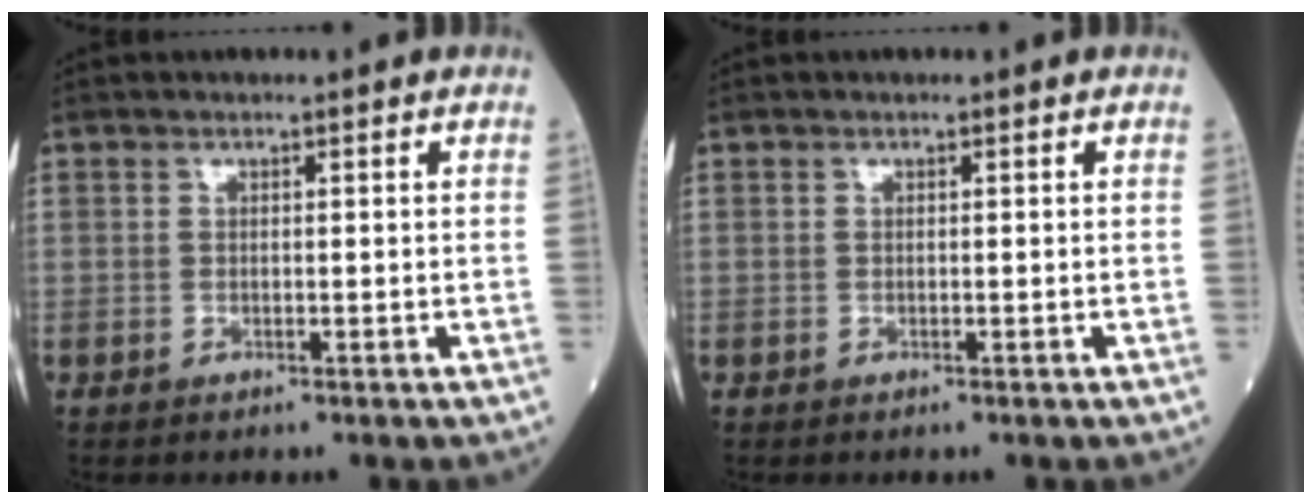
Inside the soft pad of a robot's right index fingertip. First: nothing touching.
{"total": 0.0}